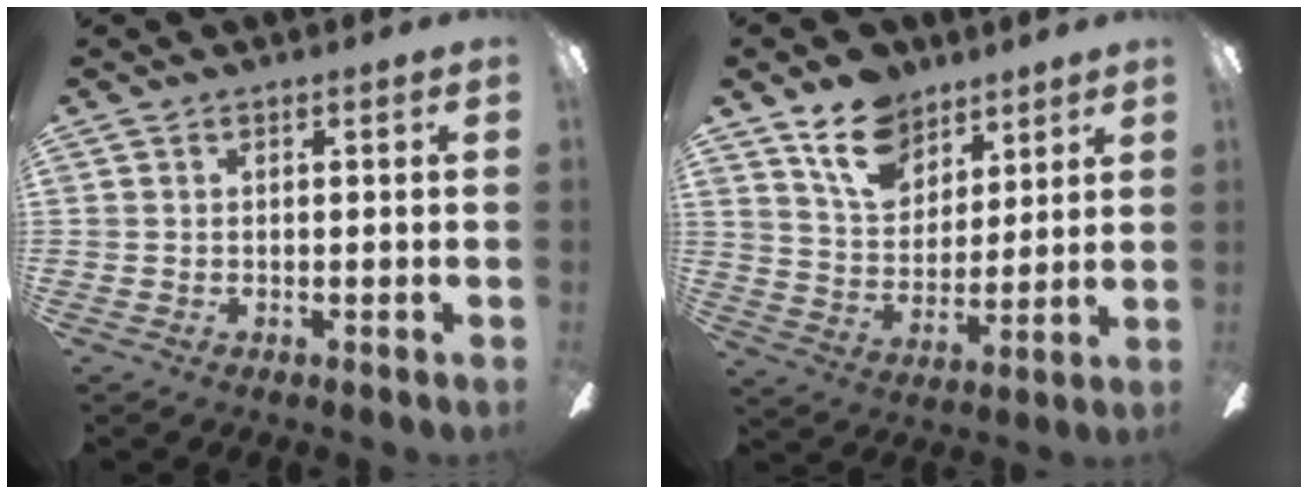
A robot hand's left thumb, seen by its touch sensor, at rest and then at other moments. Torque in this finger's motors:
{"motor_torque": [1.74, 1.05, 1.31, -0.85, 0.30]}